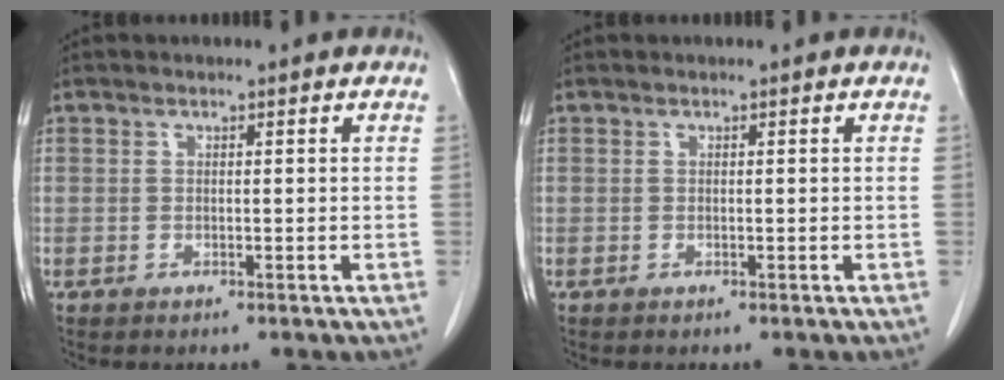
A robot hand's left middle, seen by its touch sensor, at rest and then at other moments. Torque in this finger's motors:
{"motor_torque": [-0.01, 0.01, -0.01, 0.00]}